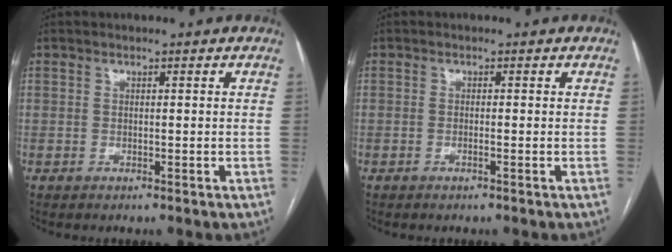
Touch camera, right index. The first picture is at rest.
{"total": 0.5, "force": [-0.3, -0.1, 0.5], "torque": [-0.009, 0.000, -0.005]}